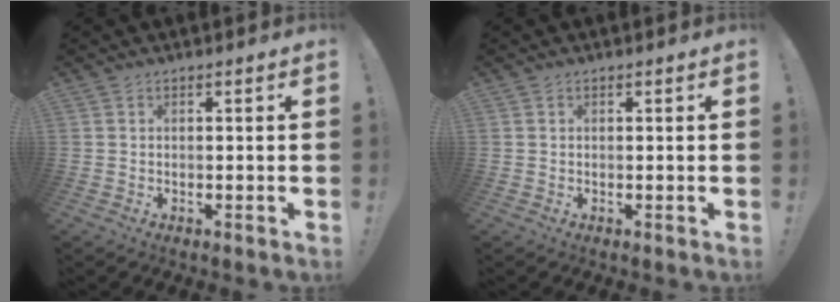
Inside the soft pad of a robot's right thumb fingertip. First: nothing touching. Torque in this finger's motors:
{"motor_torque": [0.08, 0.05, -0.10, 0.07, 0.12]}